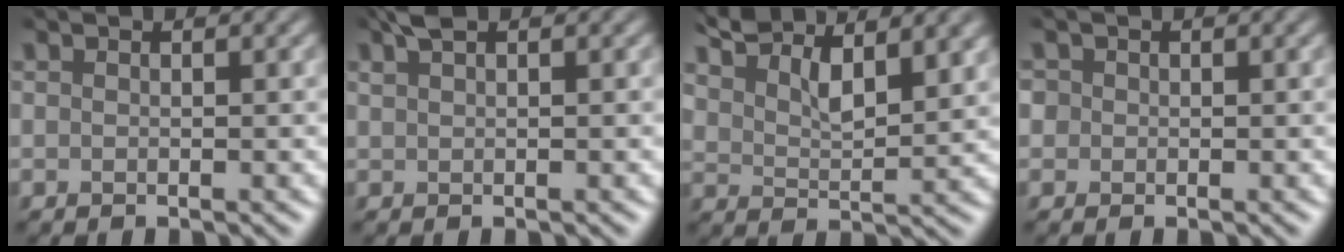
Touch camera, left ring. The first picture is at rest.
{"total": 1.7, "force": [1.1, 0.5, 1.2], "torque": [-0.024, 0.008, 0.020]}
{"total": 5.8, "force": [4.3, 1.9, 3.4], "torque": [-0.069, 0.004, 0.082]}
{"total": 1.1, "force": [0.3, 1.1, 0.3], "torque": [0.002, 0.001, -0.003]}